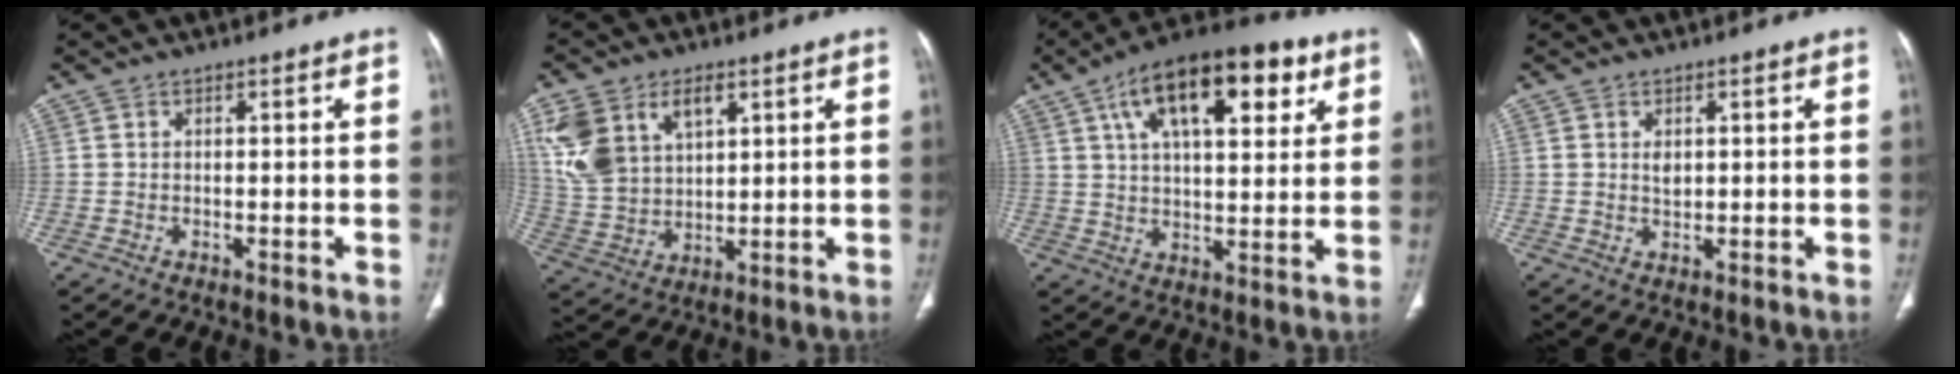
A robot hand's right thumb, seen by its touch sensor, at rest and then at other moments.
{"total": 14.1, "force": [6.1, 8.9, 9.1], "torque": [-0.177, -0.009, 0.135]}
{"total": 20.3, "force": [9.0, 8.9, 15.8], "torque": [-0.230, -0.005, 0.143]}
{"total": 1.7, "force": [0.6, 1.0, 1.3], "torque": [-0.020, -0.004, 0.015]}